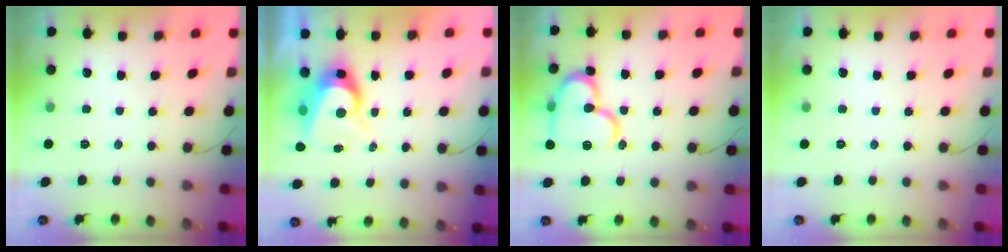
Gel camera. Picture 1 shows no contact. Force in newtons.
{"total": 8.4, "press": 8.3, "slide": 0.6}
{"total": 18.4, "press": 18.3, "slide": 1.8}
{"total": 0.0}